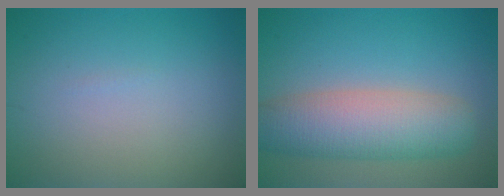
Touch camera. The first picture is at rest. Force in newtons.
{"total": 6.9, "press": 6.9, "slide": 0.2}